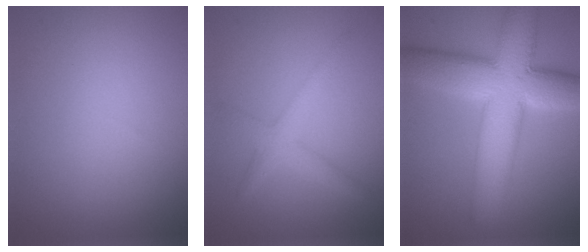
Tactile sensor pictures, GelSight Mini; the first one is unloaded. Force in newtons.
{"total": 2.5, "press": 2.5, "slide": 0.1}
{"total": 11.9, "press": 11.9, "slide": 0.5}